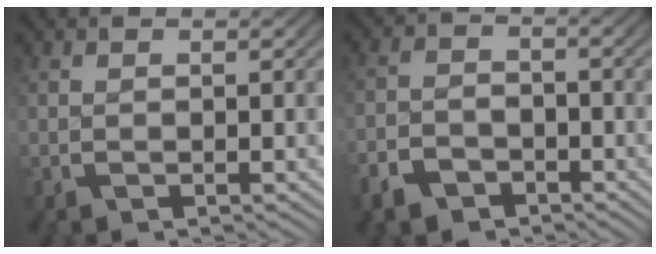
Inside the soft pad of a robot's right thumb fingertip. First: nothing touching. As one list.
[{"total": 4.2, "force": [-2.9, 2.7, 1.1], "torque": [-0.012, -0.012, -0.050]}]